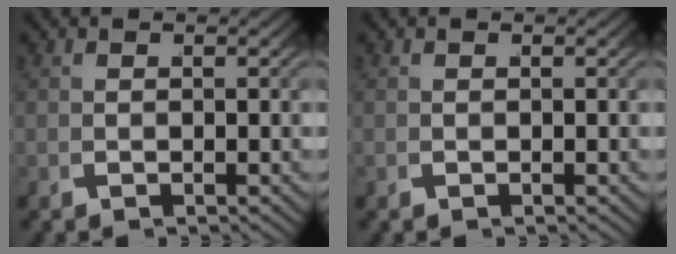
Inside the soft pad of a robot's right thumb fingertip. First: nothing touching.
{"total": 0.0}